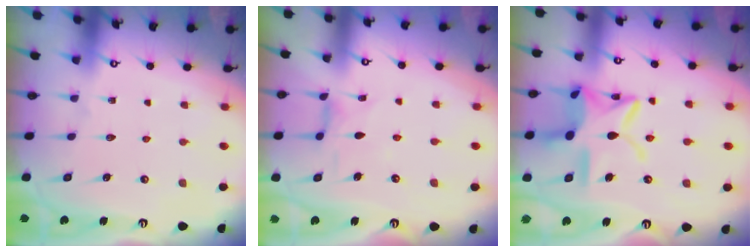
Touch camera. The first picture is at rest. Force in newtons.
{"total": 2.6, "press": 2.6, "slide": 0.5}
{"total": 17.4, "press": 17.3, "slide": 1.2}